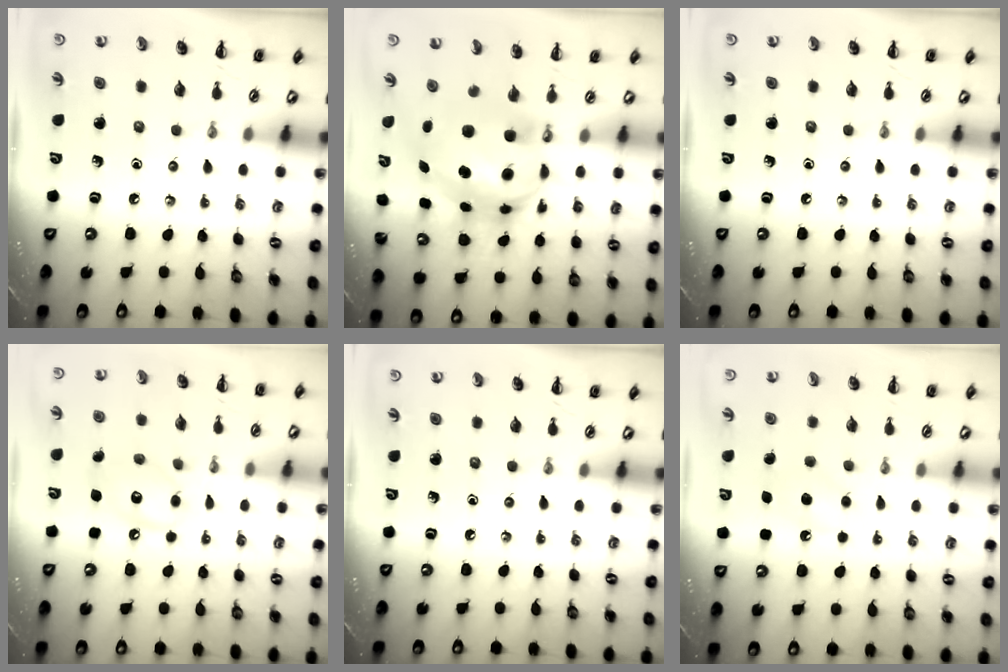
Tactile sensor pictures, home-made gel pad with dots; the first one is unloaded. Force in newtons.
{"total": 9.2, "press": 8.8, "slide": 2.5}
{"total": 0.0}
{"total": 10.0, "press": 9.9, "slide": 1.1}
{"total": 0.0}
{"total": 7.6, "press": 7.4, "slide": 1.8}